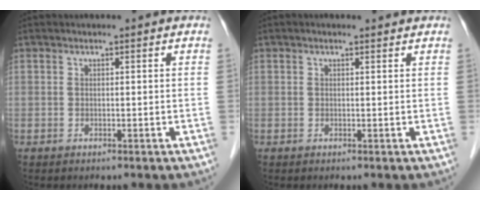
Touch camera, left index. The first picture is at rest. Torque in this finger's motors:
{"motor_torque": [0.38, -0.18, 0.08, -0.01]}